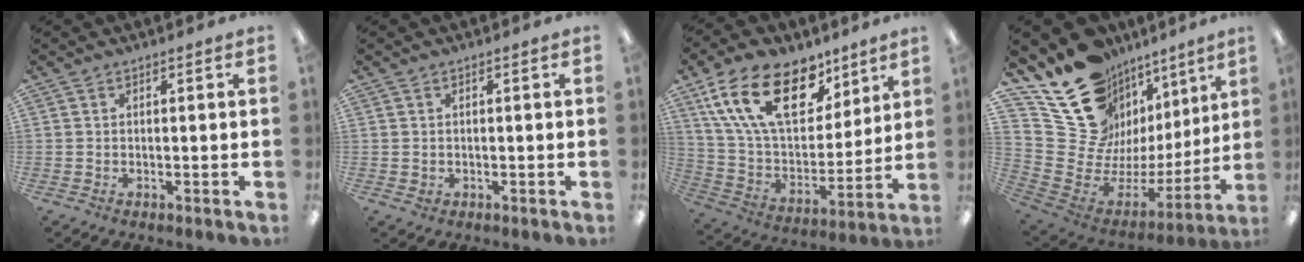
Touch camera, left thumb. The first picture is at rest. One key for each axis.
{"total": 1.2, "fx": 0.1, "fy": 1.1, "fz": 0.4, "tx": -0.001, "ty": 0.000, "tz": -0.002}
{"total": 23.1, "fx": 12.4, "fy": 12.7, "fz": 14.9, "tx": -0.284, "ty": -0.049, "tz": 0.222}
{"total": 19.7, "fx": 12.1, "fy": 13.8, "fz": 7.2, "tx": -0.119, "ty": -0.097, "tz": 0.251}